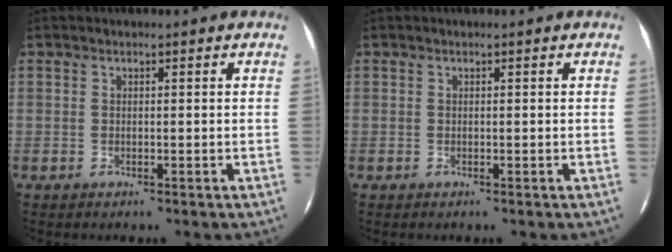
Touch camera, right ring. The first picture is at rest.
{"total": 0.0}